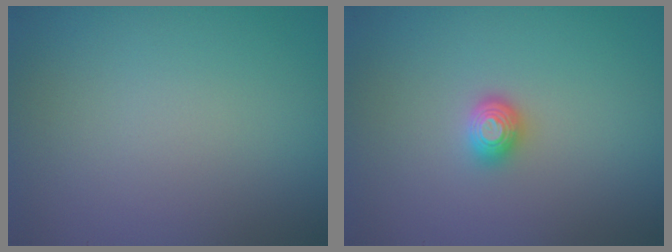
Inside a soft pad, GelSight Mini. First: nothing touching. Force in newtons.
{"total": 1.5, "press": 1.3, "slide": 0.8}